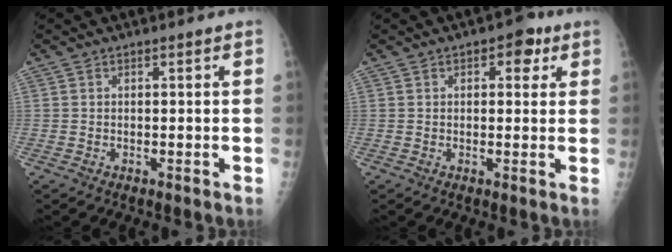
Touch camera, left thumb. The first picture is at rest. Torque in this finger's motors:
{"motor_torque": [0.06, 0.27, -0.15, -0.03, 0.03]}